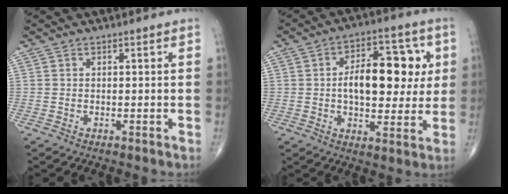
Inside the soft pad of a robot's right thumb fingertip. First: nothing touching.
{"total": 15.4, "force": [1.8, 8.5, 12.7], "torque": [-0.150, 0.013, 0.025]}